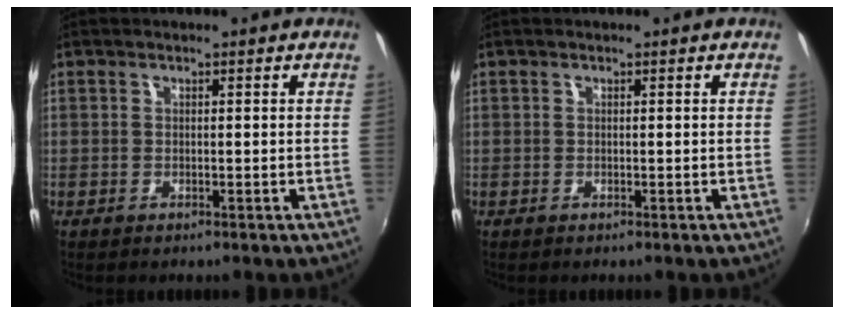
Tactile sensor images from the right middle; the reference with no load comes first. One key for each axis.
{"total": 0.0}